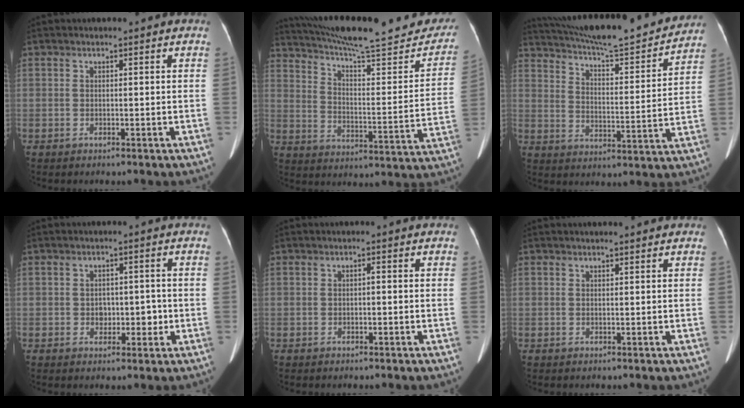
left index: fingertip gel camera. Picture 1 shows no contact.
{"total": 28.0, "force": [24.4, 4.0, 13.1], "torque": [-0.198, -0.043, 0.323]}
{"total": 22.4, "force": [20.5, 1.9, 8.9], "torque": [-0.153, -0.017, 0.291]}
{"total": 3.4, "force": [-0.7, 2.5, 2.3], "torque": [-0.029, 0.011, -0.004]}
{"total": 0.7, "force": [-0.2, 0.2, 0.6], "torque": [-0.008, 0.002, -0.004]}
{"total": 1.9, "force": [1.7, 0.0, 0.8], "torque": [-0.011, 0.015, 0.022]}